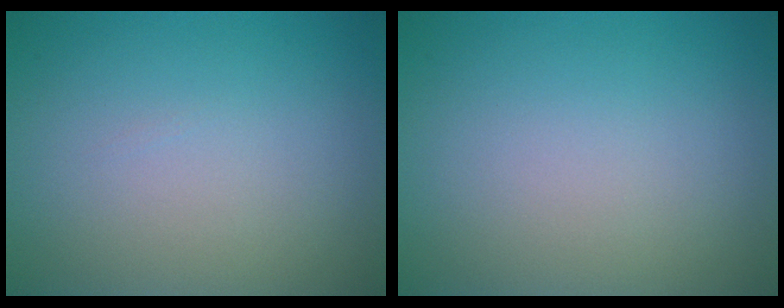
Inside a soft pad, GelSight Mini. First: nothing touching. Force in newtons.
{"total": 0.0}